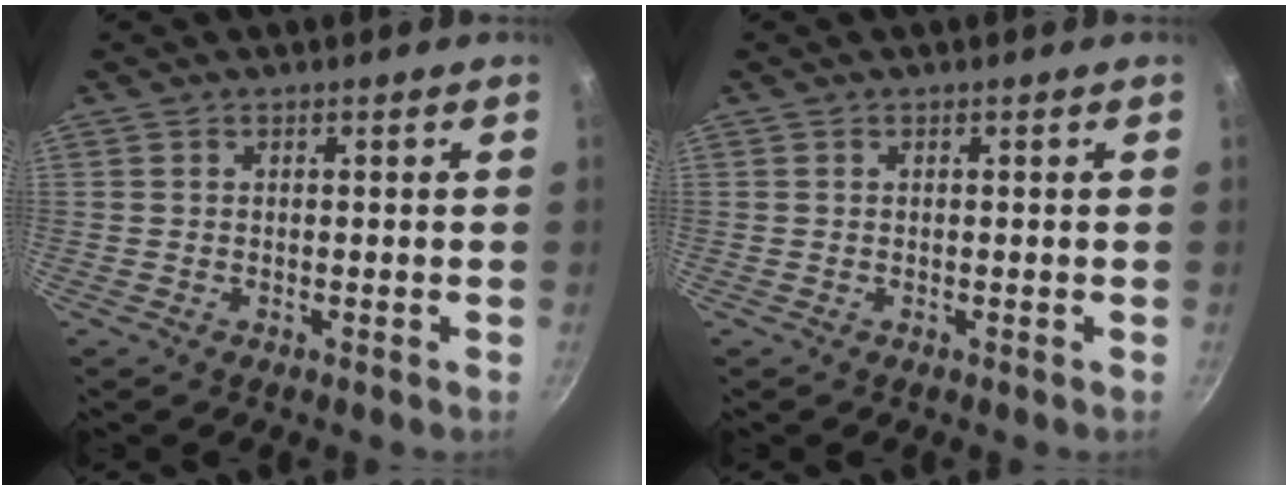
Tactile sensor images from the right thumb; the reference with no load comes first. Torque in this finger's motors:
{"motor_torque": [-0.17, 0.17, -0.09, 0.09, 0.00]}